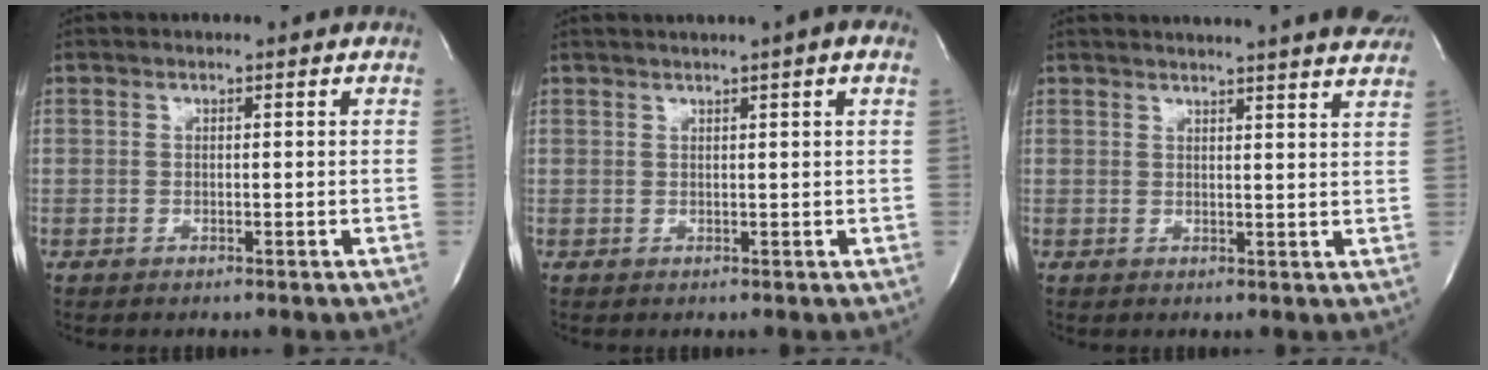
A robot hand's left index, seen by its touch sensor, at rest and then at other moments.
{"total": 4.3, "force": [2.7, -0.2, 3.4], "torque": [-0.054, 0.018, 0.037]}
{"total": 19.1, "force": [17.8, 0.6, 6.9], "torque": [-0.104, -0.023, 0.207]}